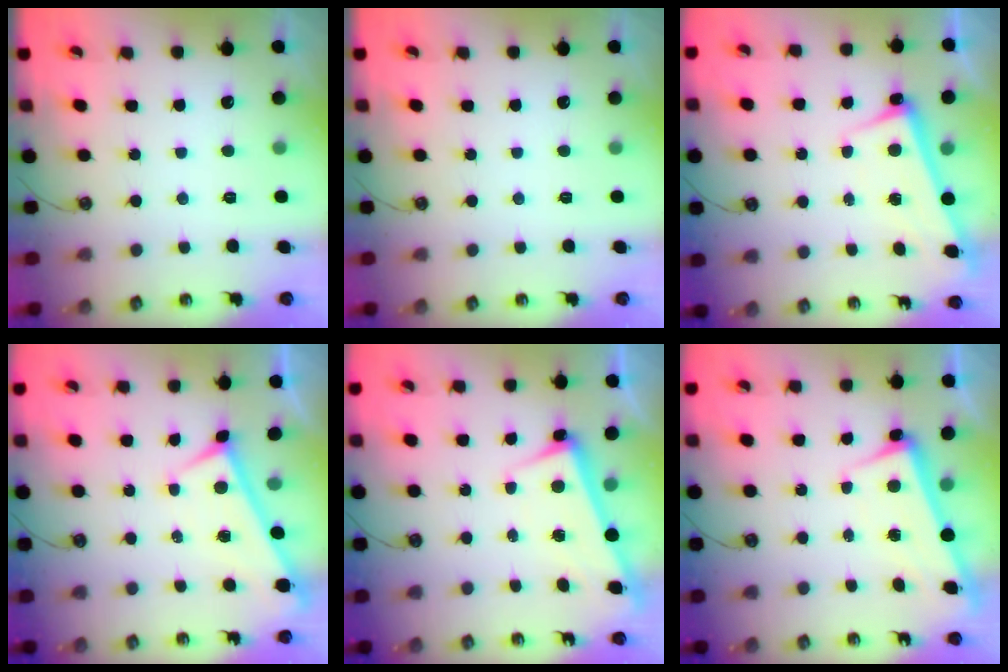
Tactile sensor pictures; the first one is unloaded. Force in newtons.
{"total": 0.0}
{"total": 2.5, "press": 2.5, "slide": 0.7}
{"total": 0.0}
{"total": 2.6, "press": 2.5, "slide": 0.7}
{"total": 2.4, "press": 2.2, "slide": 0.8}